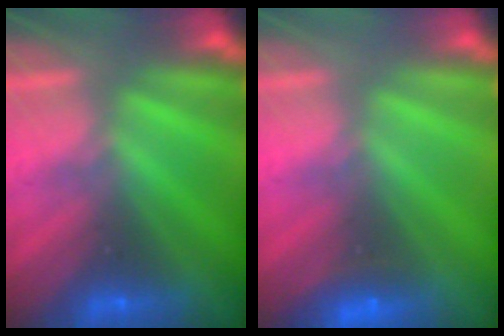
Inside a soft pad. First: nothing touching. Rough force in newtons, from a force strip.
{"total": 2.3}